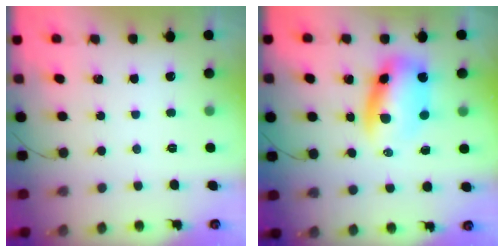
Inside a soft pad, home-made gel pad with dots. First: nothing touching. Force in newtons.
{"total": 9.1, "press": 8.8, "slide": 2.4}